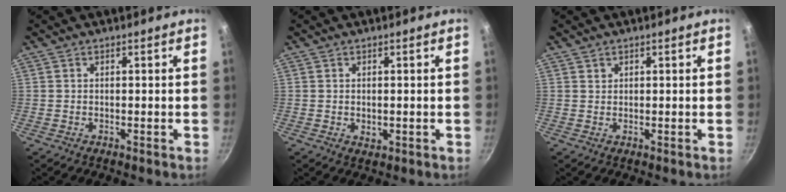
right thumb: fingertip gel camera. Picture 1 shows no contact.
{"total": 1.8, "force": [-0.1, 1.2, 1.3], "torque": [-0.019, -0.003, 0.001]}
{"total": 0.7, "force": [0.4, 0.5, 0.1], "torque": [0.003, 0.001, 0.008]}